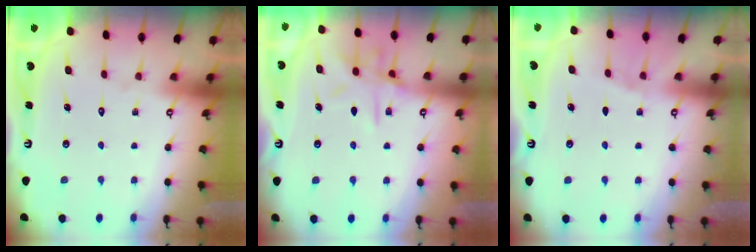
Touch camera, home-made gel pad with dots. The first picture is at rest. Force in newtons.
{"total": 11.0, "press": 10.9, "slide": 0.7}
{"total": 3.6, "press": 2.8, "slide": 2.2}